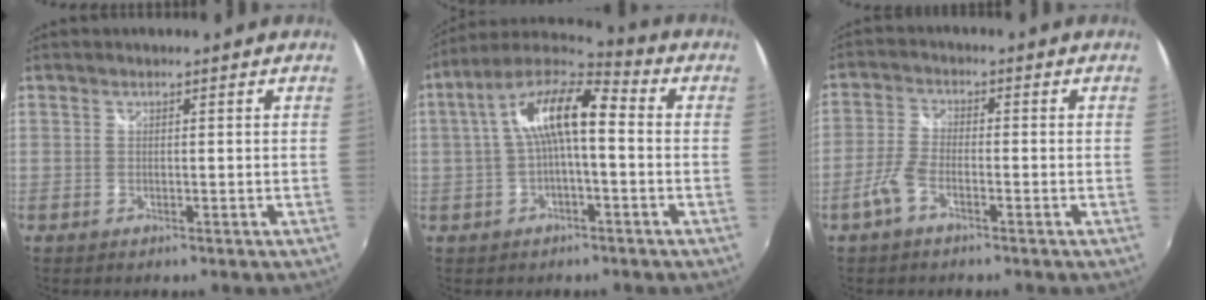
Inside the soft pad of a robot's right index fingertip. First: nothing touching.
{"total": 12.2, "force": [0.3, 3.7, 11.6], "torque": [-0.222, 0.027, 0.001]}
{"total": 4.8, "force": [-2.8, 1.8, 3.5], "torque": [-0.087, 0.003, -0.058]}